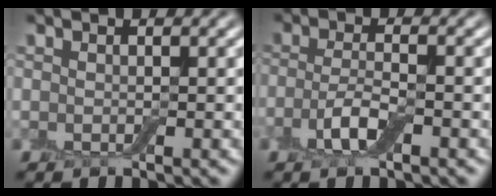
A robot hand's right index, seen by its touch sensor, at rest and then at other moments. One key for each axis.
{"total": 3.1, "fx": -1.4, "fy": 1.0, "fz": 2.6, "tx": -0.058, "ty": 0.001, "tz": -0.033}